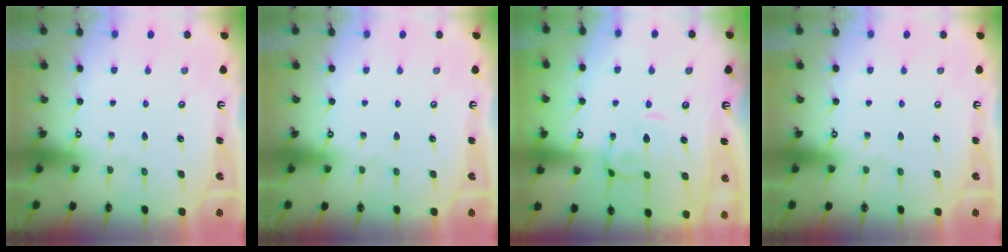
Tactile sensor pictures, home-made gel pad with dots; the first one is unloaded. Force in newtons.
{"total": 0.0}
{"total": 0.7, "press": 0.1, "slide": 0.7}
{"total": 0.0}